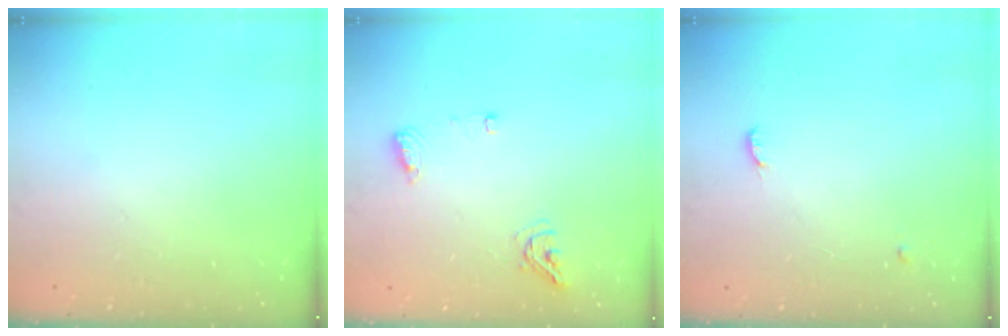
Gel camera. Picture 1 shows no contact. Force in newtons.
{"total": 7.4, "press": 7.4, "slide": 1.0}
{"total": 7.8, "press": 4.4, "slide": 6.4}